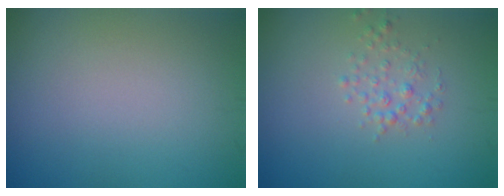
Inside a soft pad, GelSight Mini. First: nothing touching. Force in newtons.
{"total": 1.5, "press": 1.5, "slide": 0.0}